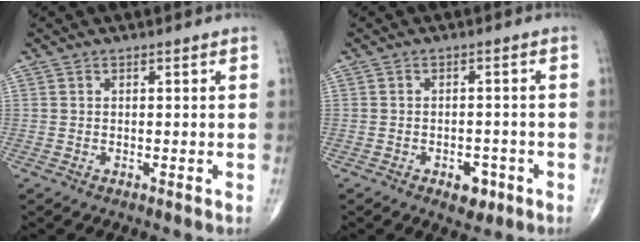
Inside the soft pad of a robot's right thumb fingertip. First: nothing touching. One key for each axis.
{"total": 3.9, "fx": -2.0, "fy": 2.3, "fz": 2.5, "tx": -0.016, "ty": 0.010, "tz": -0.023}